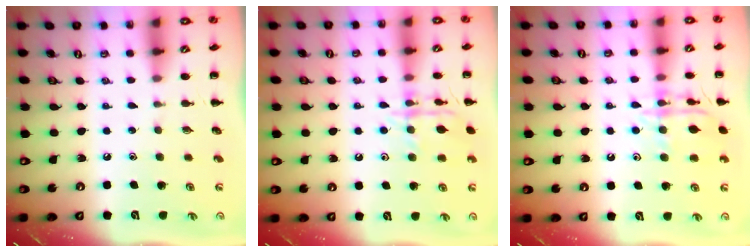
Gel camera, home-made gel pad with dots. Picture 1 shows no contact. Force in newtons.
{"total": 12.9, "press": 12.9, "slide": 0.8}
{"total": 13.6, "press": 13.6, "slide": 0.8}